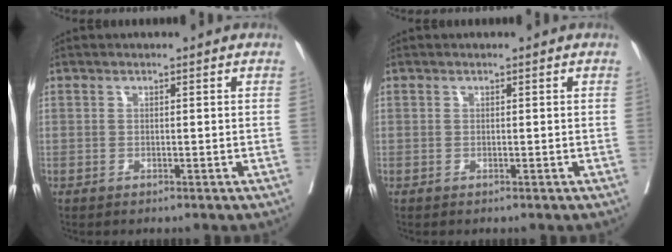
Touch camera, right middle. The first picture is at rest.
{"total": 0.0}